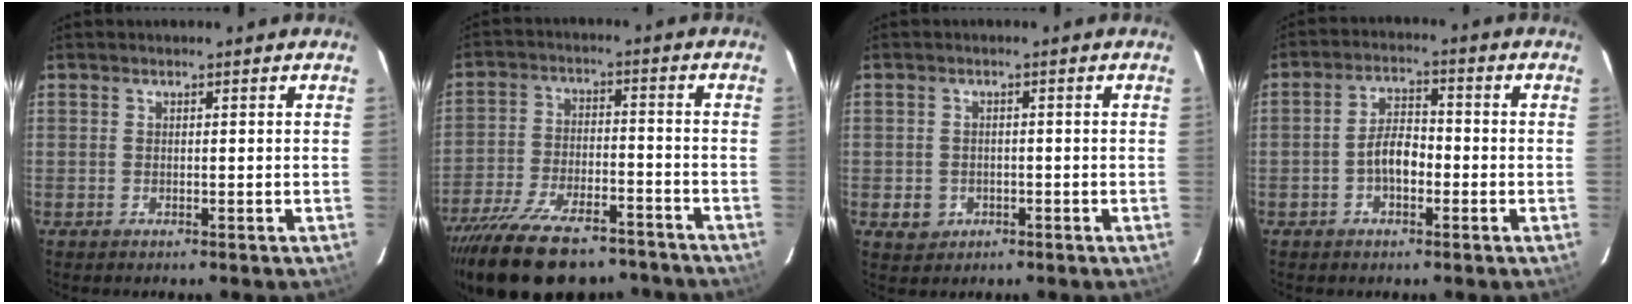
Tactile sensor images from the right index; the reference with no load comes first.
{"total": 22.5, "force": [-18.0, 8.1, 10.7], "torque": [-0.221, -0.023, -0.272]}
{"total": 3.4, "force": [-1.0, 3.2, 0.8], "torque": [-0.023, 0.004, -0.007]}
{"total": 4.9, "force": [-1.7, 2.4, 4.0], "torque": [-0.077, 0.011, -0.031]}